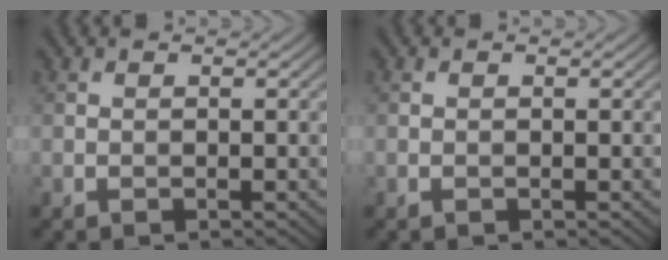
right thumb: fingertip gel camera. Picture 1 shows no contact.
{"total": 0.0}